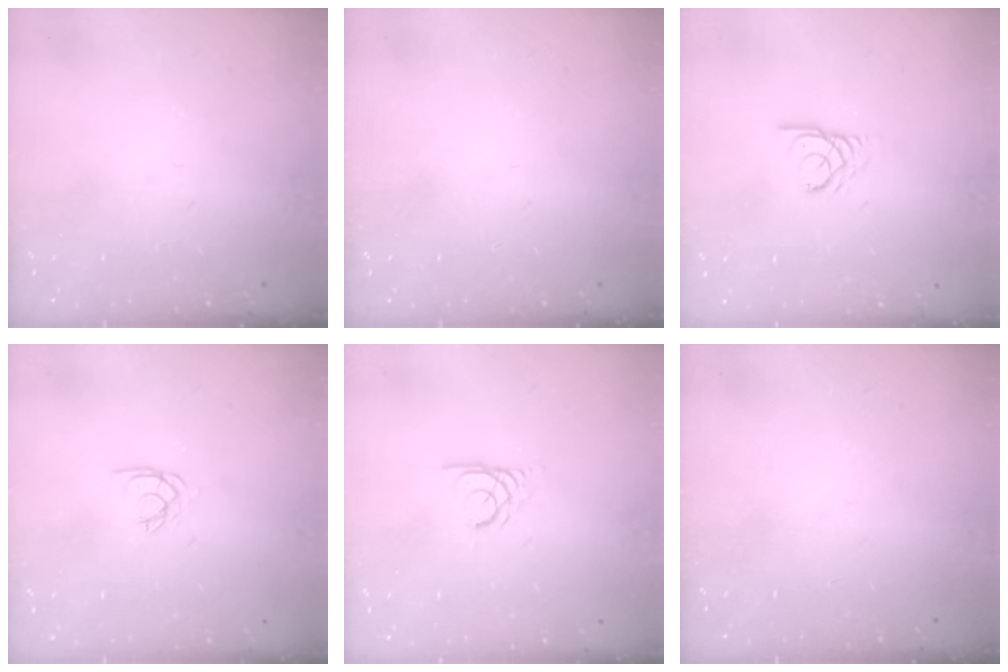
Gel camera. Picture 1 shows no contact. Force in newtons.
{"total": 0.0}
{"total": 2.7, "press": 2.7, "slide": 0.2}
{"total": 2.5, "press": 2.5, "slide": 0.1}
{"total": 2.2, "press": 2.2, "slide": 0.3}
{"total": 0.0}